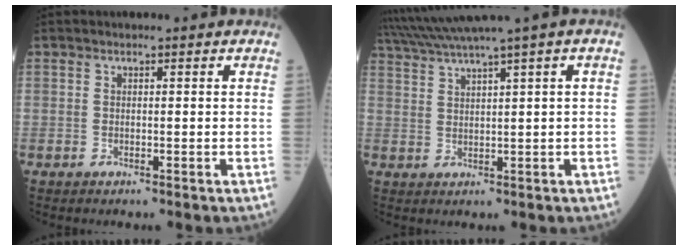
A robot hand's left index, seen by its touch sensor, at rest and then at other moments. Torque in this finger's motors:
{"motor_torque": [-0.66, -1.48, 0.38, 0.18]}